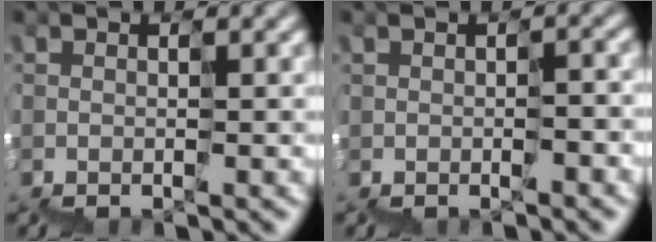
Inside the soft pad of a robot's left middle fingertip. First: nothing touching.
{"total": 1.6, "force": [-0.8, 0.5, 1.2], "torque": [-0.009, 0.002, -0.006]}